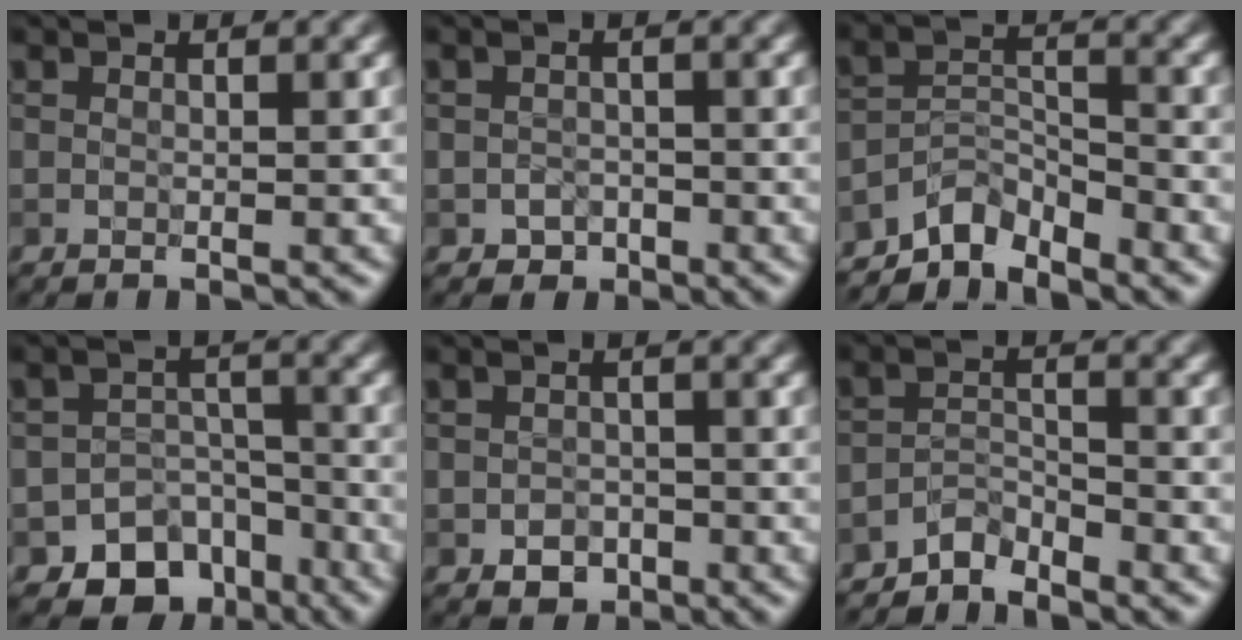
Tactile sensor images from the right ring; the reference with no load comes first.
{"total": 1.5, "force": [-0.8, 1.2, 0.4], "torque": [-0.002, -0.002, -0.015]}
{"total": 4.0, "force": [-3.7, 1.2, 1.0], "torque": [-0.010, 0.004, -0.078]}
{"total": 8.5, "force": [-5.9, 5.8, 2.0], "torque": [-0.001, -0.008, -0.081]}
{"total": 2.1, "force": [-1.0, 1.6, 0.9], "torque": [-0.010, -0.004, -0.019]}
{"total": 2.4, "force": [-2.3, 0.5, 0.4], "torque": [-0.005, 0.008, -0.052]}